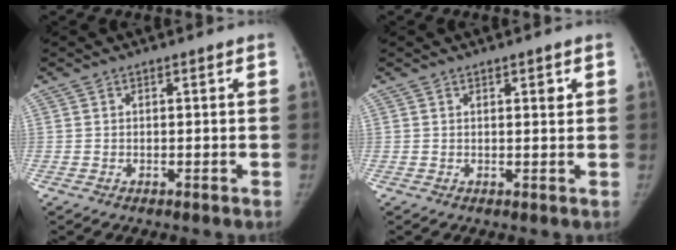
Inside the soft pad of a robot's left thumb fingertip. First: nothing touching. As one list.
[{"total": 1.6, "force": [0.8, 0.6, 1.3], "torque": [-0.012, -0.003, 0.010]}]